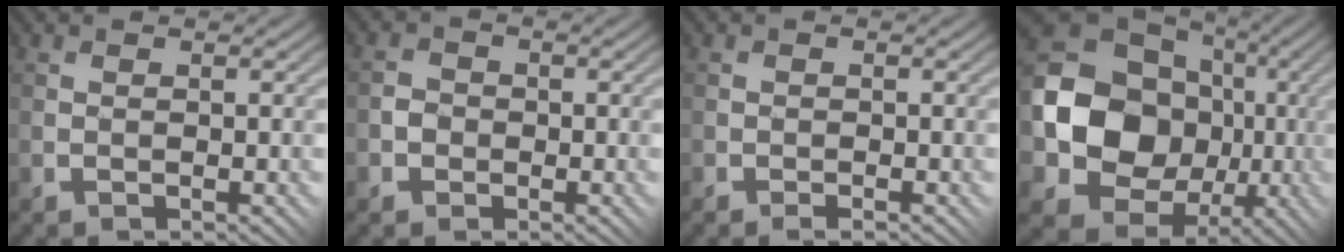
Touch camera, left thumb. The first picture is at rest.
{"total": 2.5, "force": [-0.7, 2.4, 0.2], "torque": [0.007, 0.006, -0.030]}
{"total": 0.7, "force": [-0.4, 0.5, 0.1], "torque": [0.005, -0.001, -0.008]}
{"total": 14.8, "force": [-0.9, 12.6, 7.7], "torque": [-0.158, -0.022, -0.023]}